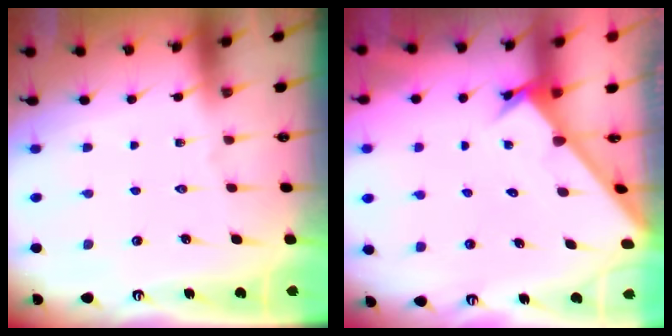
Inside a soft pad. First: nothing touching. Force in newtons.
{"total": 2.7, "press": 2.7, "slide": 0.3}